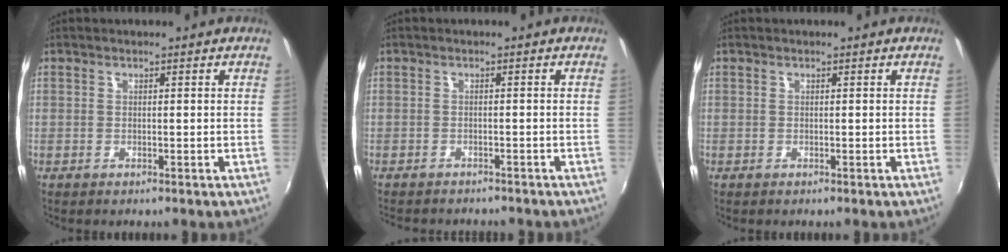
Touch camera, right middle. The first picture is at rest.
{"total": 5.2, "force": [-4.8, 1.4, 1.7], "torque": [-0.043, -0.014, -0.069]}
{"total": 0.0}